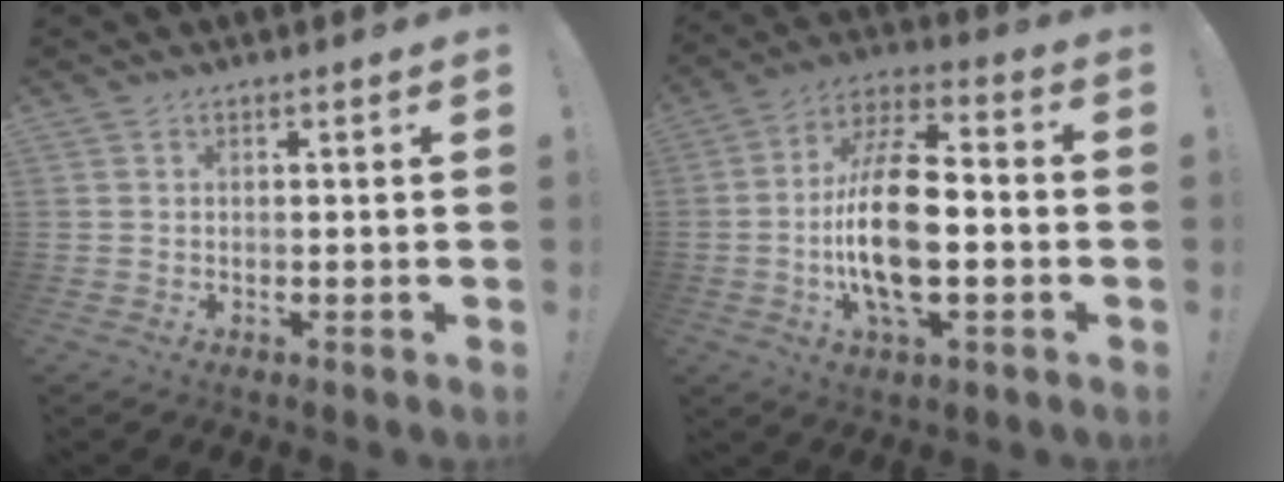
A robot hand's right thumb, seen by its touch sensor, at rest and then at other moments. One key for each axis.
{"total": 18.9, "fx": -2.8, "fy": 8.5, "fz": 16.7, "tx": -0.322, "ty": 0.000, "tz": -0.051}